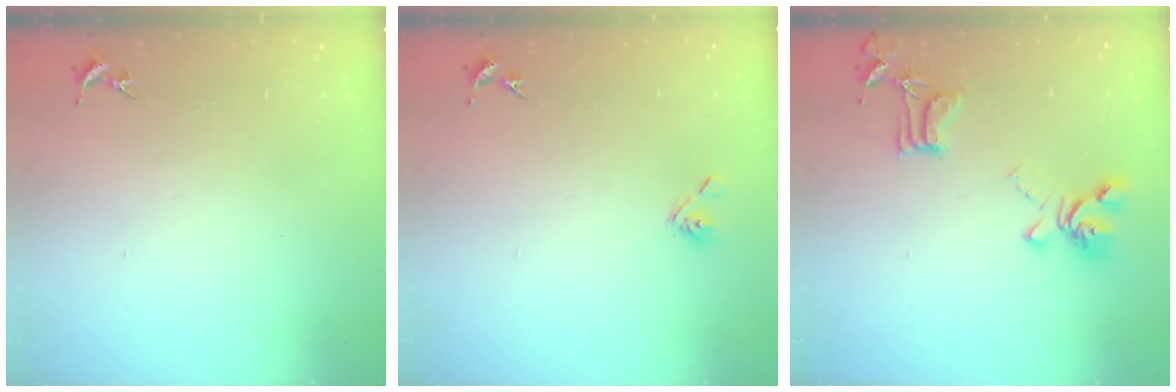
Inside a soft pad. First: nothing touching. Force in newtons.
{"total": 5.3, "press": 4.9, "slide": 2.0}
{"total": 15.9, "press": 15.9, "slide": 1.0}